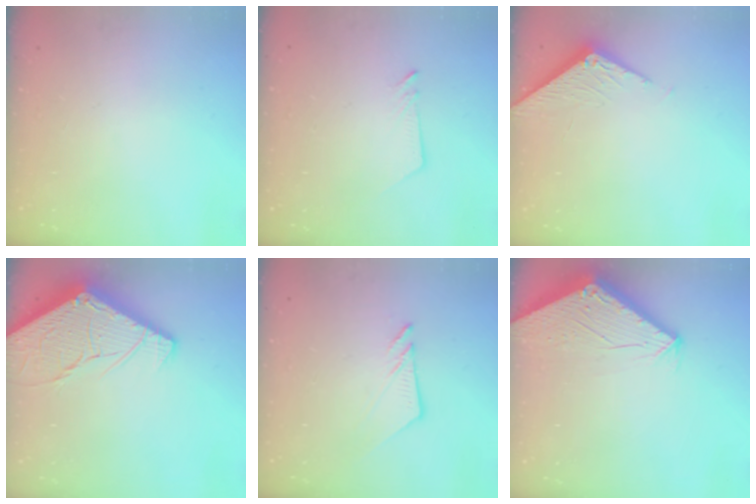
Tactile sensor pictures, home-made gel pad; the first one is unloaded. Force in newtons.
{"total": 2.5, "press": 2.5, "slide": 0.2}
{"total": 4.0, "press": 4.0, "slide": 0.1}
{"total": 15.4, "press": 15.3, "slide": 1.6}
{"total": 6.7, "press": 6.7, "slide": 0.1}
{"total": 2.8, "press": 2.8, "slide": 0.1}